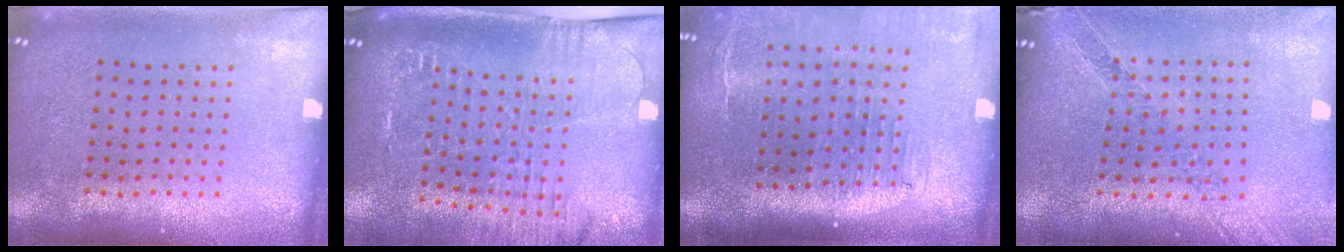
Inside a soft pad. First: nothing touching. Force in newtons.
{"total": 1.9, "press": 1.8, "slide": 0.8}
{"total": 2.1, "press": 1.7, "slide": 1.2}
{"total": 1.1, "press": 1.1, "slide": 0.1}